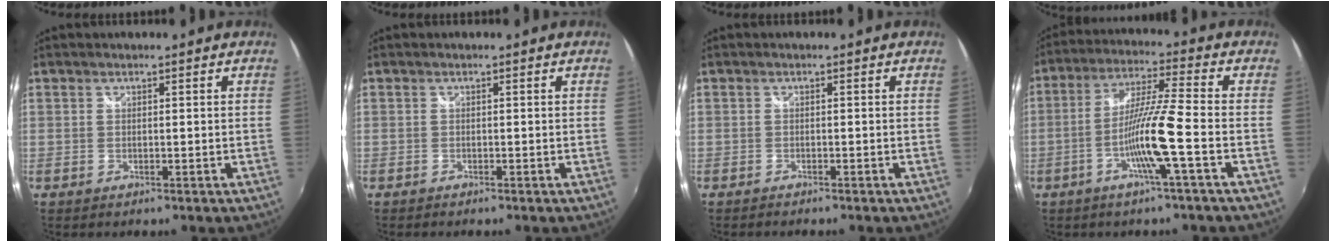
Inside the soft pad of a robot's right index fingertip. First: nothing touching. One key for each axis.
{"total": 0.0}
{"total": 0.9, "fx": -0.9, "fy": 0.0, "fz": 0.2, "tx": -0.010, "ty": -0.009, "tz": -0.019}
{"total": 10.3, "fx": -4.0, "fy": -1.3, "fz": 9.4, "tx": -0.187, "ty": -0.001, "tz": -0.079}